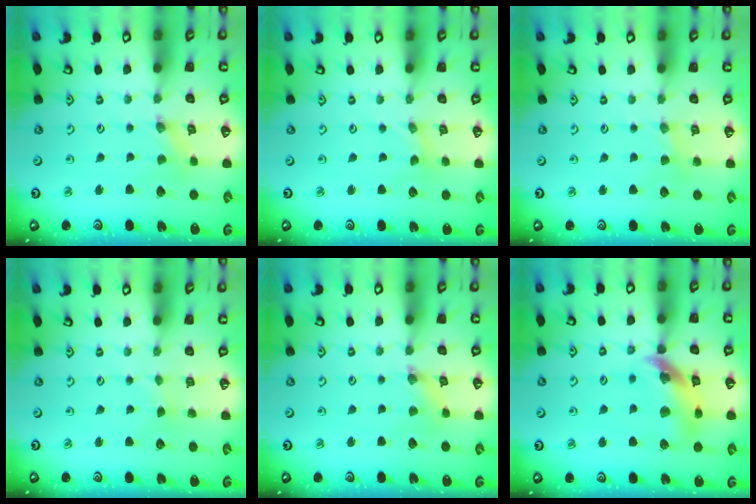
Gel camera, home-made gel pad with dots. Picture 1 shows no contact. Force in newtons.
{"total": 0.0}
{"total": 2.3, "press": 2.3, "slide": 0.3}
{"total": 1.0, "press": 0.9, "slide": 0.2}
{"total": 1.3, "press": 1.3, "slide": 0.3}
{"total": 13.4, "press": 13.3, "slide": 1.7}